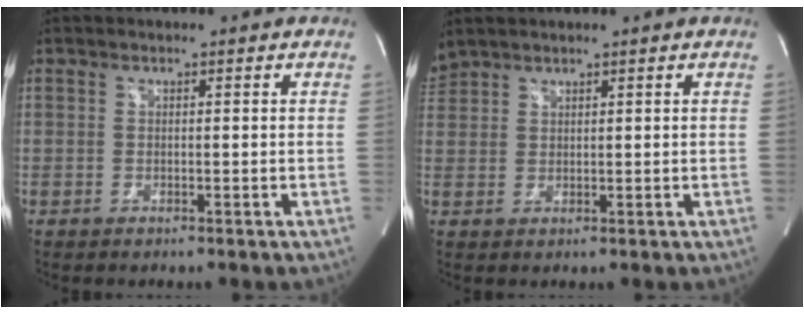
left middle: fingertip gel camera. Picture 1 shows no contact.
{"total": 2.7, "force": [2.6, 0.8, 0.3], "torque": [-0.019, 0.021, 0.058]}